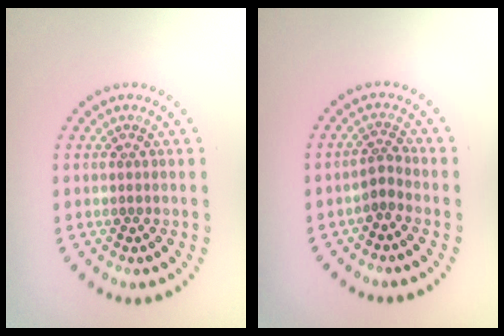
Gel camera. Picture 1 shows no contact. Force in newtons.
{"total": 1.7, "press": 1.1, "slide": 1.2}